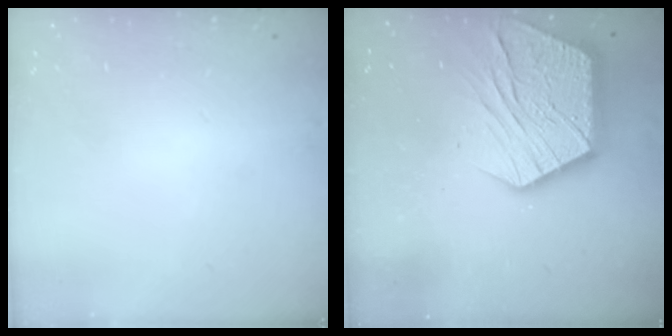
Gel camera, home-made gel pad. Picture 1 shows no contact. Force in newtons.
{"total": 19.2, "press": 19.1, "slide": 1.5}